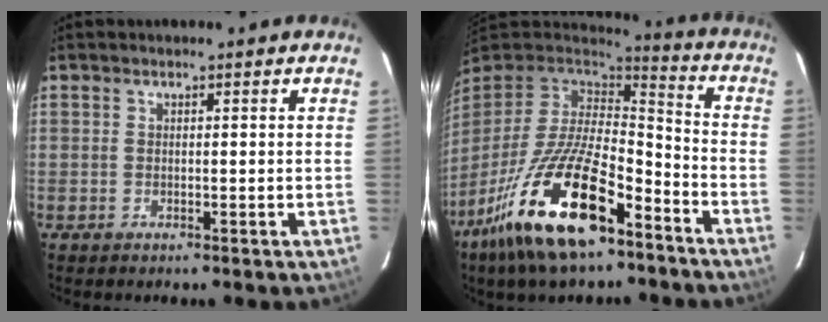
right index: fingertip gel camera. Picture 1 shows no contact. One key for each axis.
{"total": 22.9, "fx": -13.6, "fy": 8.2, "fz": 16.5, "tx": -0.328, "ty": -0.032, "tz": -0.243}